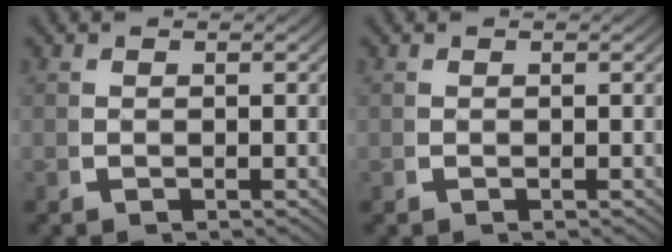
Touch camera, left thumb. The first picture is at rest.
{"total": 0.0}